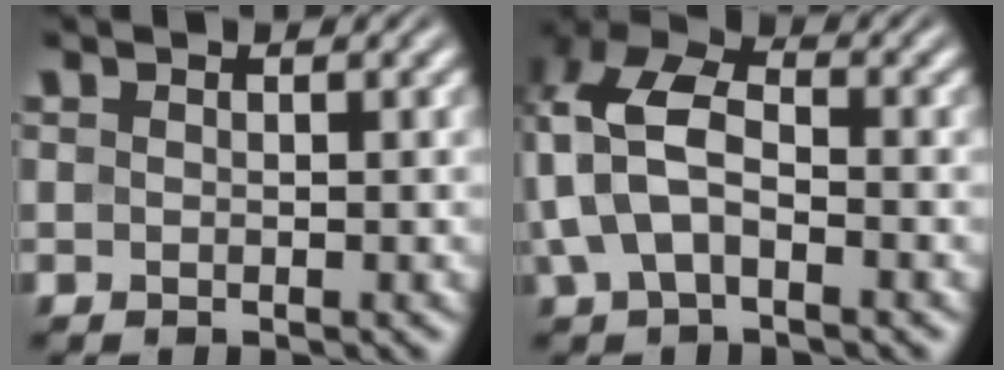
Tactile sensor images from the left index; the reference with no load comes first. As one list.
[{"total": 7.3, "force": [-0.7, 4.4, 5.8], "torque": [-0.136, 0.020, -0.027]}]